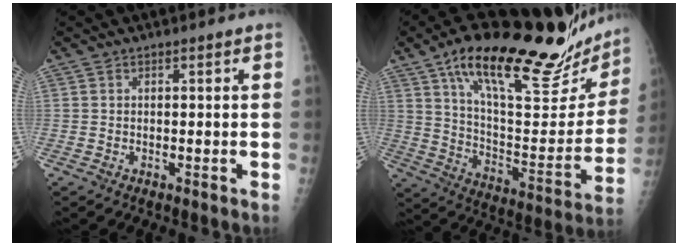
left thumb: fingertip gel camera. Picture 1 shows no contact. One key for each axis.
{"total": 32.4, "fx": 21.6, "fy": 10.3, "fz": 21.9, "tx": -0.302, "ty": -0.061, "tz": 0.330}